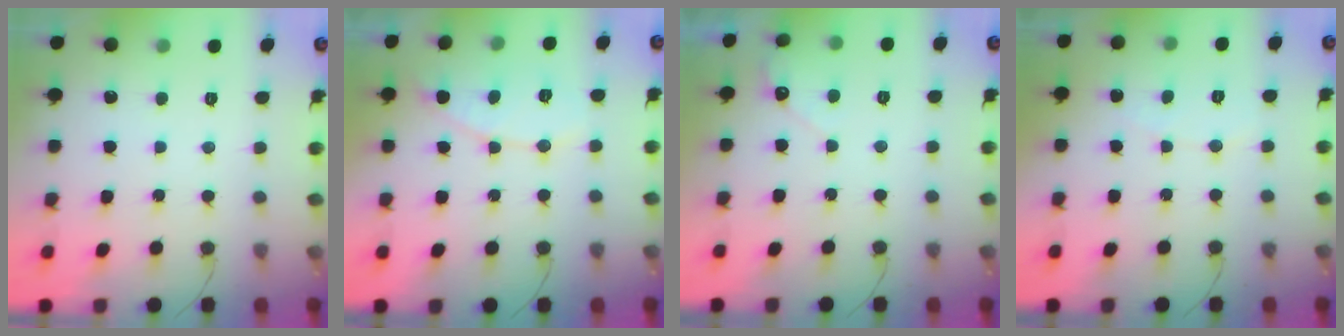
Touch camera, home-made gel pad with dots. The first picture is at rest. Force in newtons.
{"total": 6.9, "press": 6.9, "slide": 0.3}
{"total": 3.5, "press": 3.5, "slide": 0.2}
{"total": 3.0, "press": 3.0, "slide": 0.3}